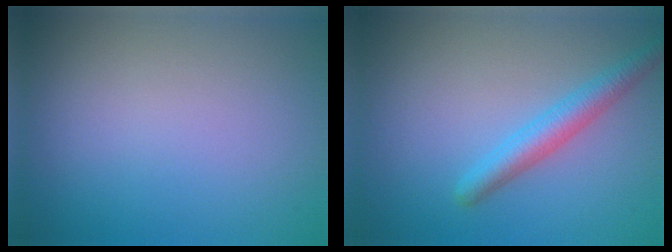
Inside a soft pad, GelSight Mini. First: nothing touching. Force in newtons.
{"total": 2.9, "press": 2.9, "slide": 0.2}